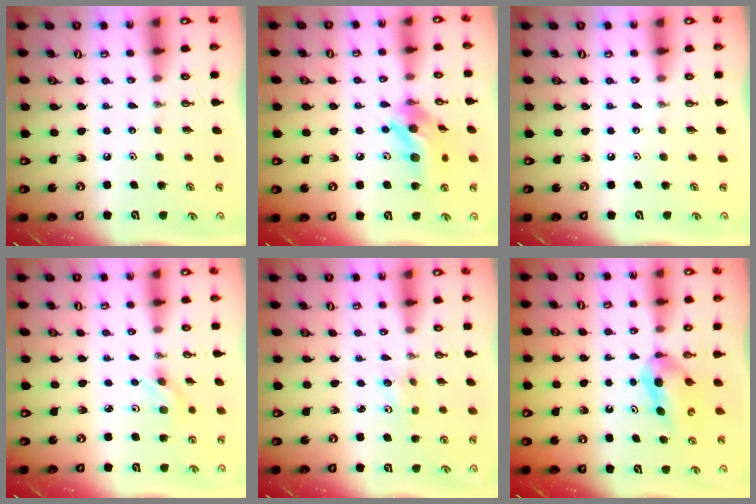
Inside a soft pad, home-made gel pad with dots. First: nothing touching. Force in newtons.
{"total": 14.5, "press": 14.2, "slide": 2.9}
{"total": 0.0}
{"total": 2.8, "press": 2.4, "slide": 1.4}
{"total": 5.7, "press": 5.0, "slide": 2.8}
{"total": 5.4, "press": 5.4, "slide": 0.2}